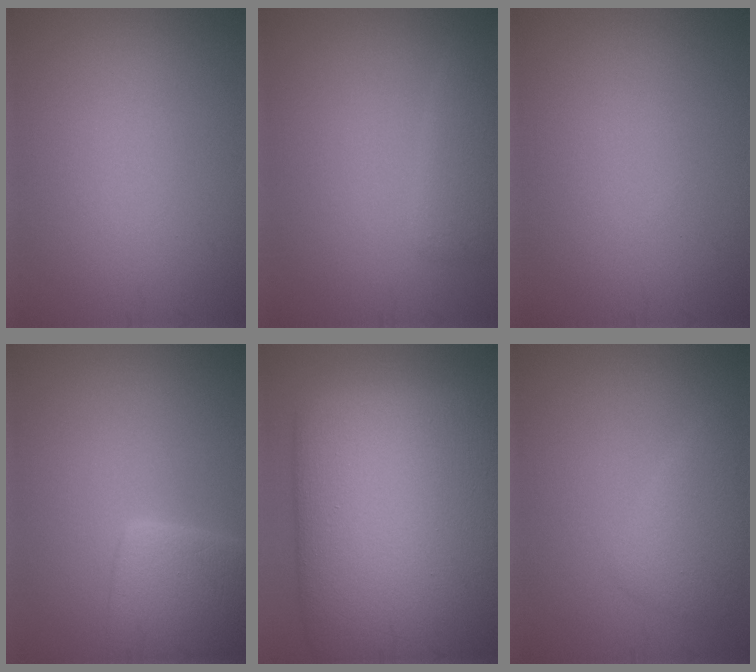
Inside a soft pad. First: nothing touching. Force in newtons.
{"total": 2.2, "press": 2.2, "slide": 0.1}
{"total": 0.0}
{"total": 6.9, "press": 6.9, "slide": 0.3}
{"total": 22.1, "press": 22.1, "slide": 0.7}
{"total": 2.8, "press": 2.8, "slide": 0.2}